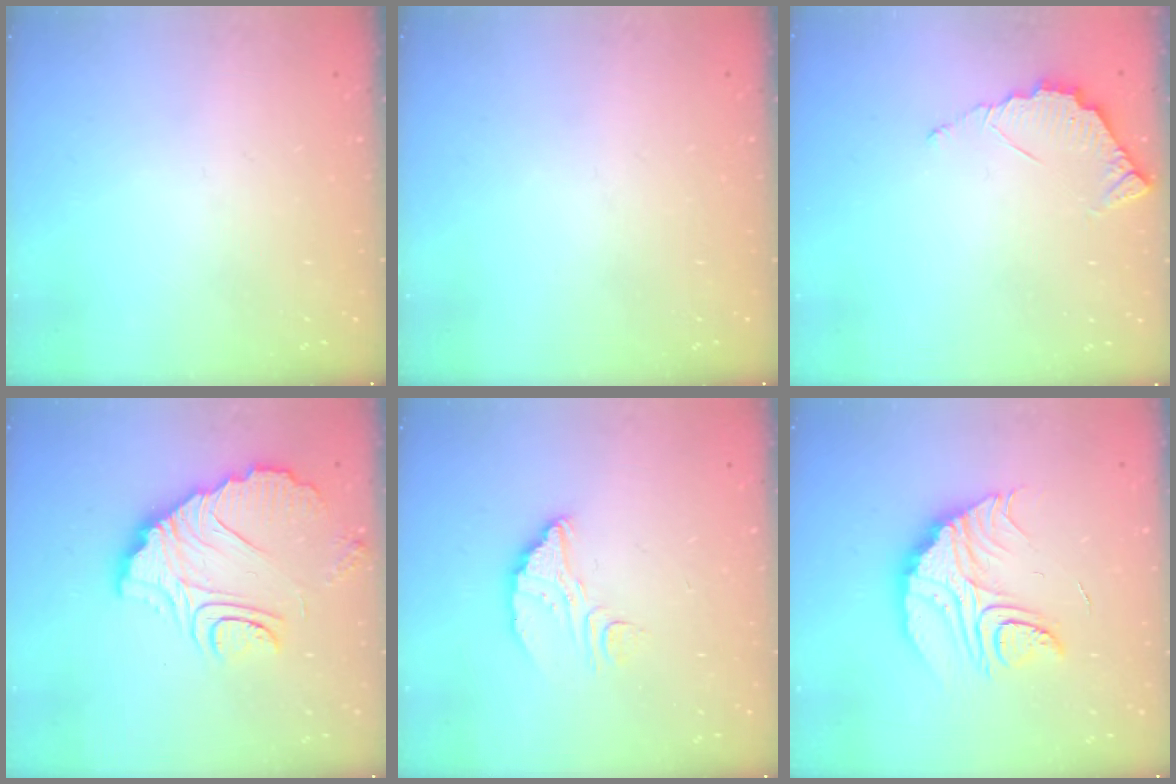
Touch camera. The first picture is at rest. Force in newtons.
{"total": 0.0}
{"total": 4.0, "press": 4.0, "slide": 0.3}
{"total": 12.0, "press": 12.0, "slide": 1.0}
{"total": 7.2, "press": 7.2, "slide": 0.6}
{"total": 14.6, "press": 14.6, "slide": 0.5}